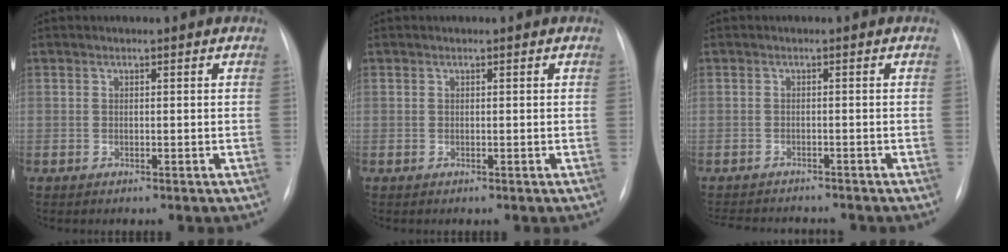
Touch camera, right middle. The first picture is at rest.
{"total": 0.0}
{"total": 7.8, "force": [-7.4, 1.3, 2.0], "torque": [-0.026, -0.001, -0.101]}